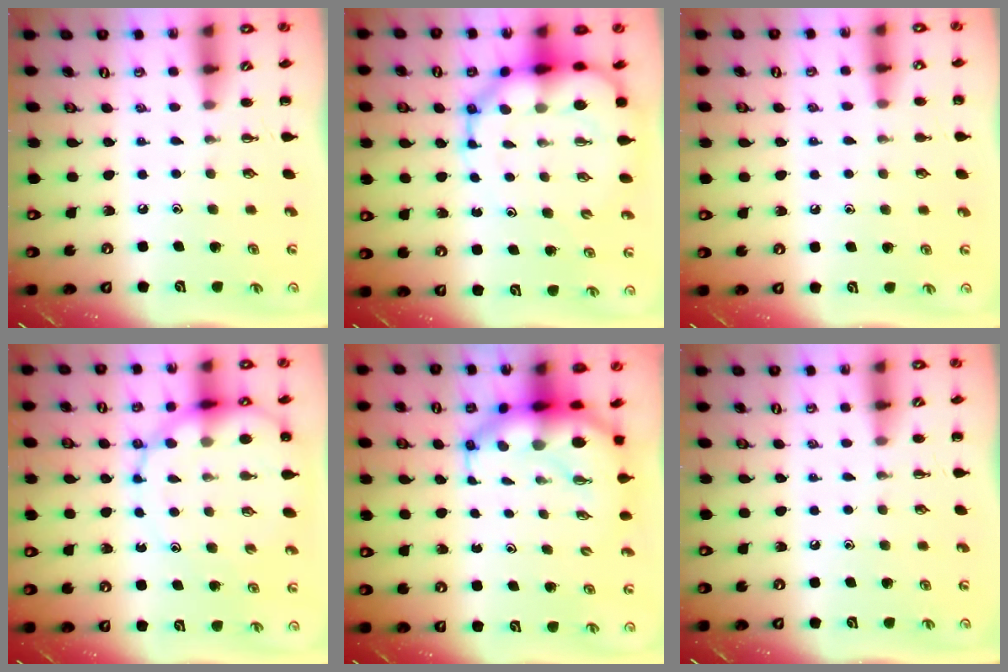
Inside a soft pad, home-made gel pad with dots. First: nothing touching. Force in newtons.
{"total": 13.3, "press": 12.8, "slide": 3.7}
{"total": 8.1, "press": 7.8, "slide": 2.2}
{"total": 13.5, "press": 13.1, "slide": 3.1}
{"total": 7.9, "press": 7.6, "slide": 2.1}
{"total": 0.0}